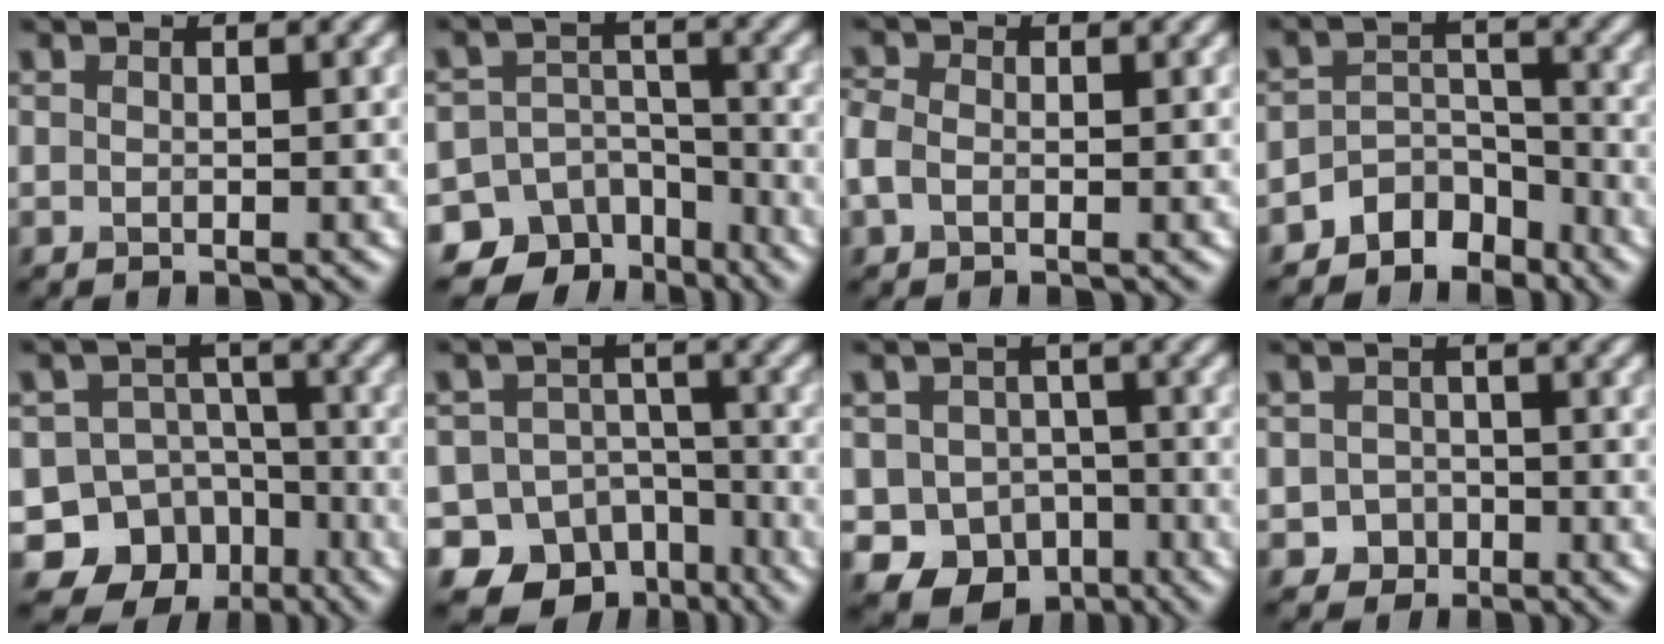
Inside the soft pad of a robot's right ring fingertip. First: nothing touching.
{"total": 10.6, "force": [-7.3, 7.4, 2.0], "torque": [-0.025, -0.006, -0.120]}
{"total": 1.8, "force": [-0.3, 1.4, 1.2], "torque": [-0.030, 0.006, -0.016]}
{"total": 4.4, "force": [-3.5, 2.4, 1.1], "torque": [-0.001, 0.002, -0.064]}
{"total": 12.0, "force": [-6.6, 9.6, 2.6], "torque": [-0.038, -0.026, -0.120]}
{"total": 13.2, "force": [-8.3, 9.7, 3.0], "torque": [-0.043, -0.032, -0.135]}
{"total": 8.1, "force": [-3.8, 6.6, 2.7], "torque": [-0.019, -0.017, -0.071]}
{"total": 1.8, "force": [-0.7, 1.6, 0.2], "torque": [0.008, 0.002, -0.016]}